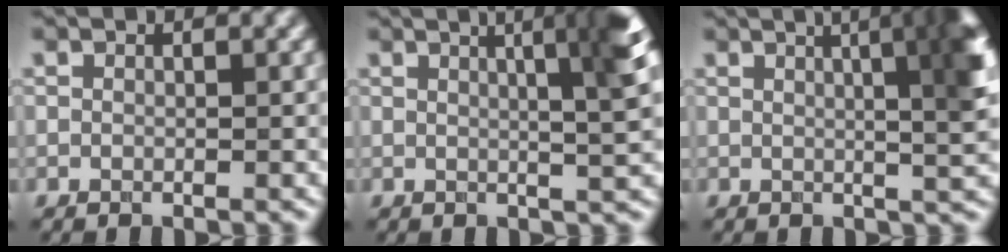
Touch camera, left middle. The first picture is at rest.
{"total": 7.7, "force": [2.4, 2.0, 7.0], "torque": [-0.049, 0.026, 0.022]}
{"total": 10.9, "force": [2.9, 4.3, 9.6], "torque": [-0.053, 0.046, 0.012]}